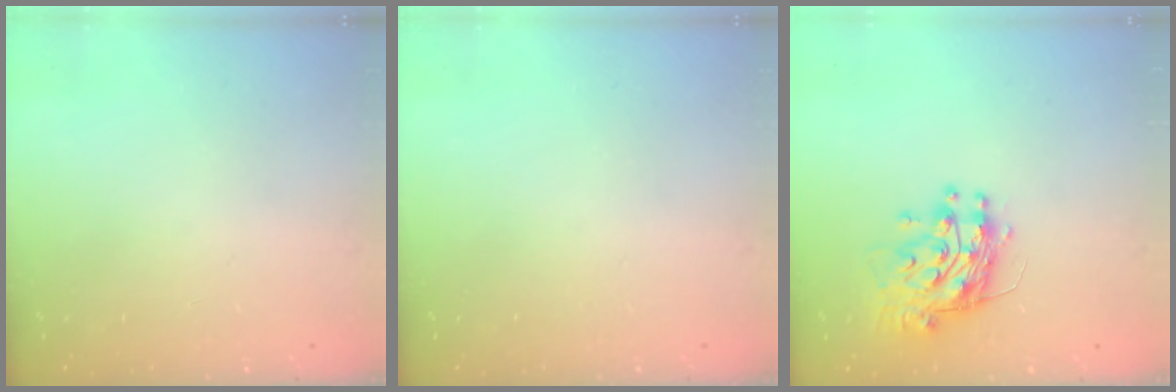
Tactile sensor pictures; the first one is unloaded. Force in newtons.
{"total": 0.0}
{"total": 12.9, "press": 12.9, "slide": 1.1}